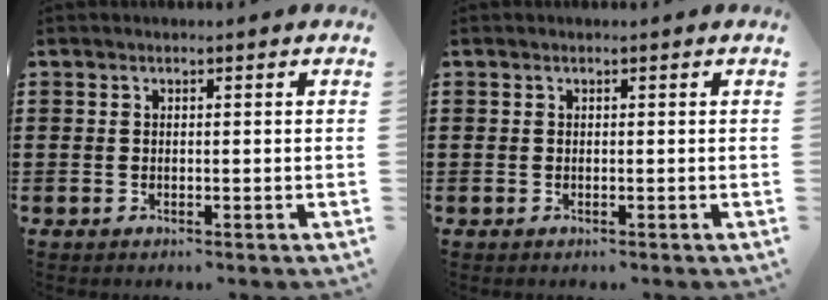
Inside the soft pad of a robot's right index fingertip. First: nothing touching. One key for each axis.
{"total": 0.0}